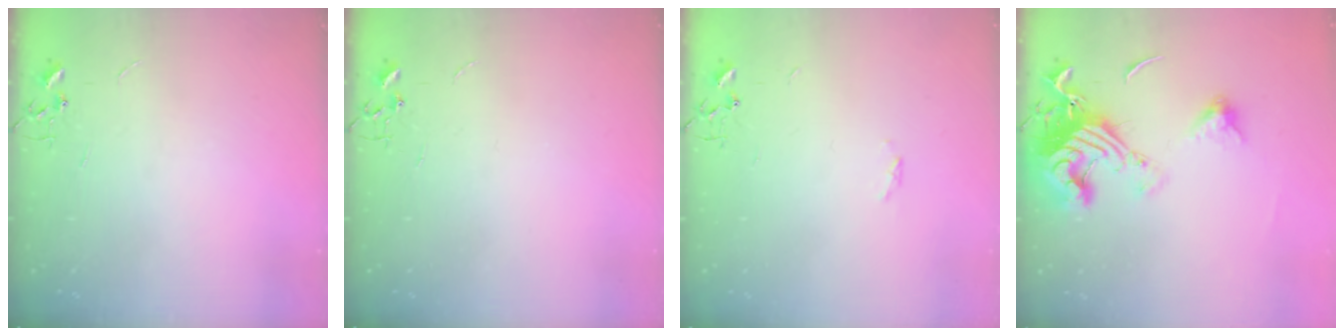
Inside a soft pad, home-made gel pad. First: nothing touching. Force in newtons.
{"total": 0.0}
{"total": 1.7, "press": 1.6, "slide": 0.4}
{"total": 17.8, "press": 17.7, "slide": 1.9}